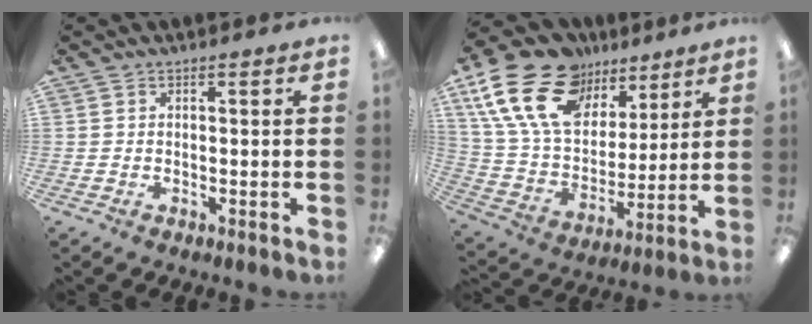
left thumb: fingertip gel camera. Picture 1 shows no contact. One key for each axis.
{"total": 21.9, "fx": 12.4, "fy": 13.7, "fz": 11.8, "tx": -0.246, "ty": -0.055, "tz": 0.228}